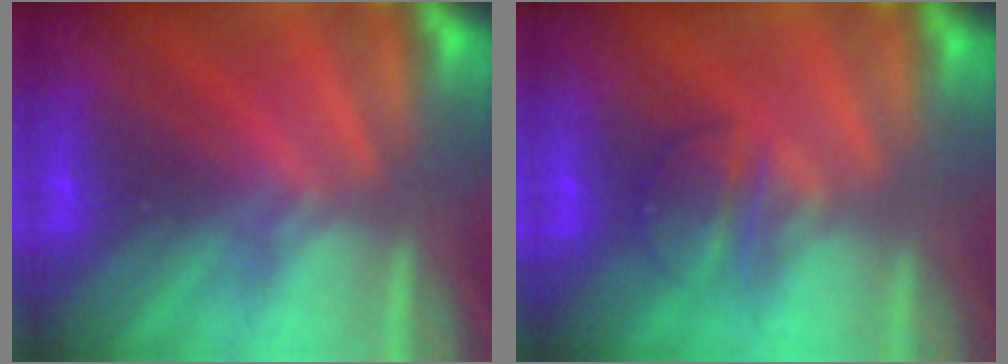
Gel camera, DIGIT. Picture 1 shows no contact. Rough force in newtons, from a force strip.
{"total": 2.4}